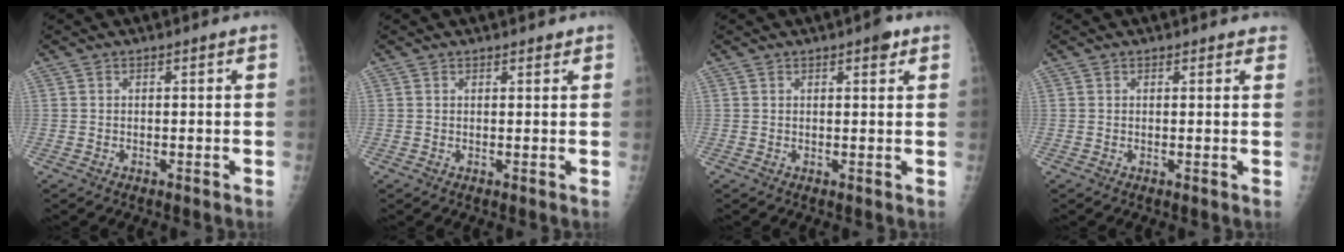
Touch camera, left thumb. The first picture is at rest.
{"total": 1.2, "force": [1.0, 0.6, 0.4], "torque": [0.001, -0.005, 0.011]}
{"total": 2.6, "force": [1.6, 1.0, 1.8], "torque": [-0.016, -0.004, 0.017]}
{"total": 2.2, "force": [1.9, 1.0, 0.3], "torque": [0.019, -0.005, 0.010]}